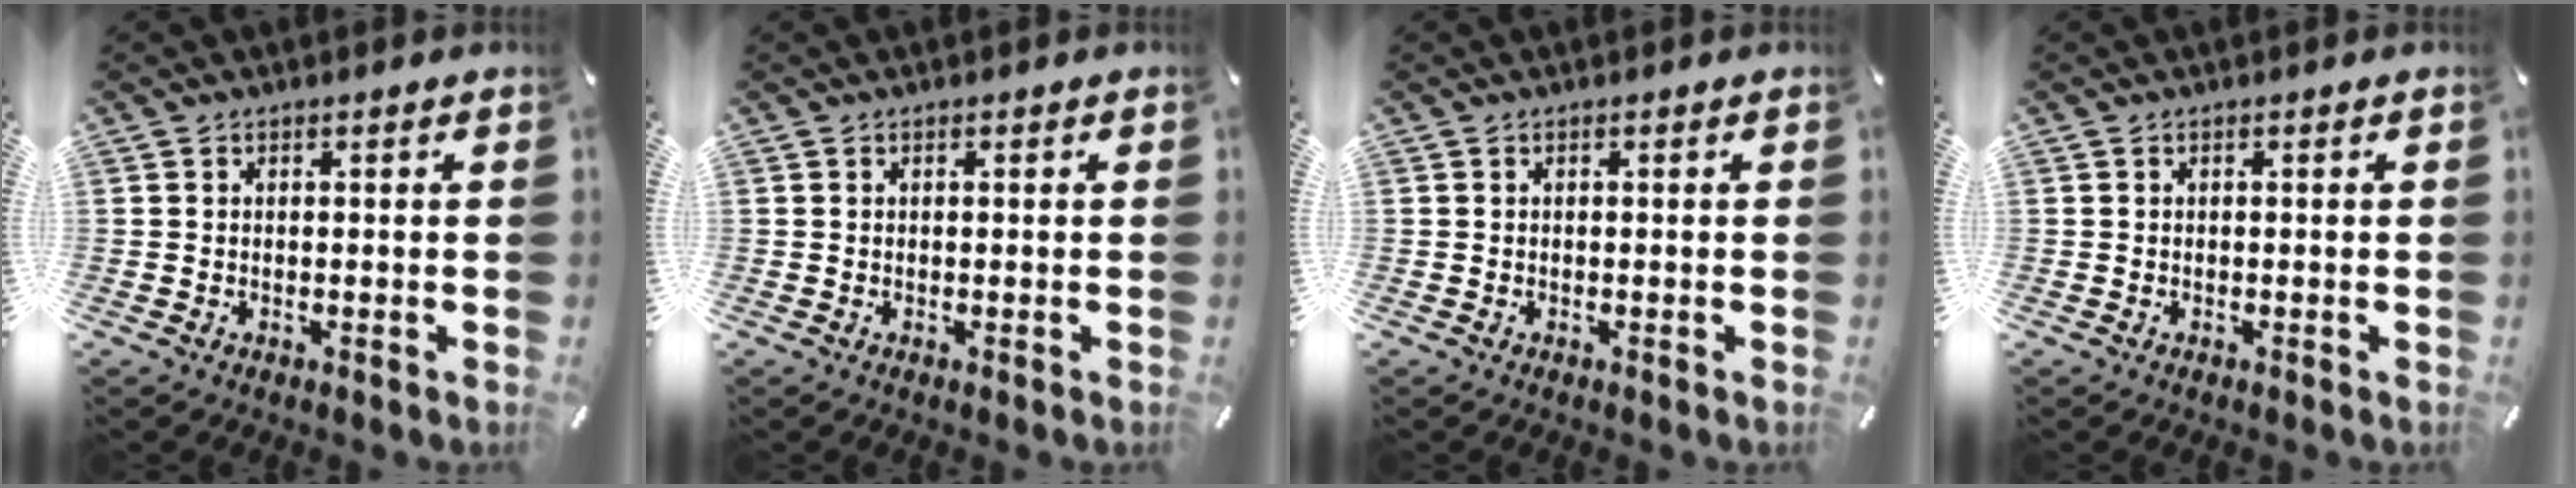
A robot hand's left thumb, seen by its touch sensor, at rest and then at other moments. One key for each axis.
{"total": 0.0}
{"total": 0.0}
{"total": 0.0}